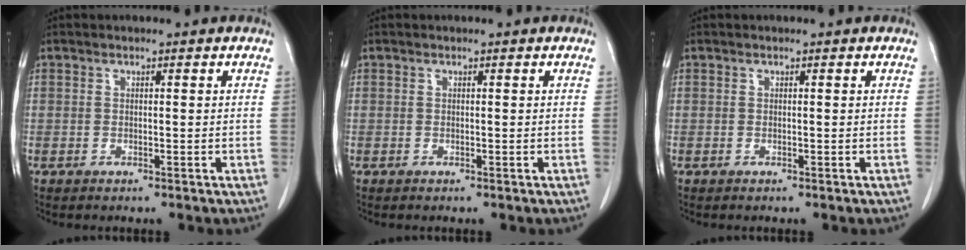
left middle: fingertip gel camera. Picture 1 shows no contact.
{"total": 0.0}
{"total": 0.0}